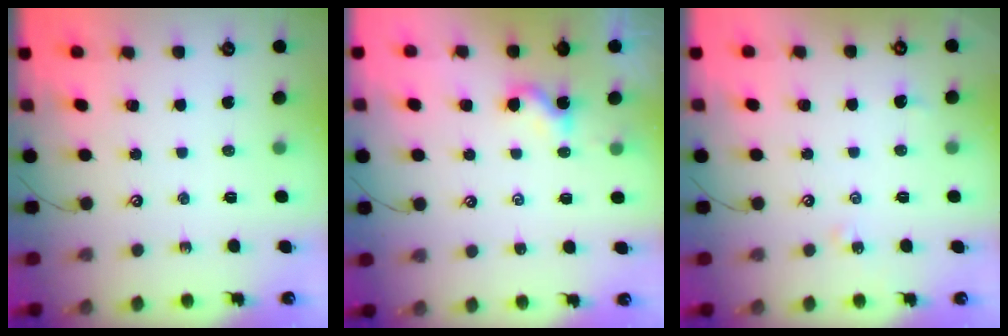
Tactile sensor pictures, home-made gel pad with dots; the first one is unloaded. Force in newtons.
{"total": 0.6, "press": 0.5, "slide": 0.4}
{"total": 3.0, "press": 2.9, "slide": 0.5}